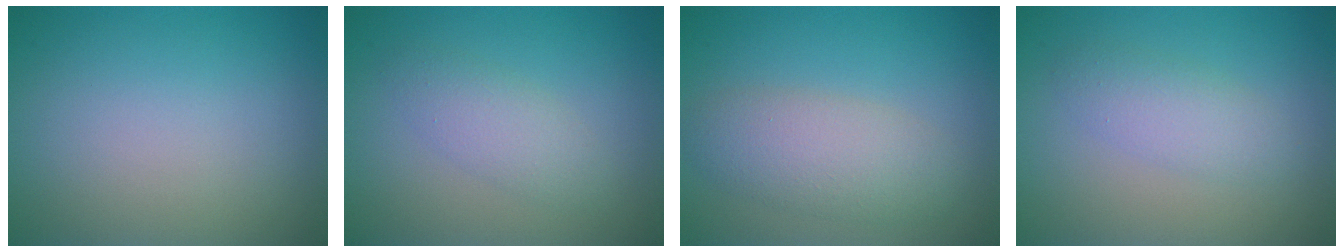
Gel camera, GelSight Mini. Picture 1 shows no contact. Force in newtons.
{"total": 2.3, "press": 2.3, "slide": 0.1}
{"total": 4.1, "press": 4.1, "slide": 0.3}
{"total": 2.4, "press": 2.4, "slide": 0.2}